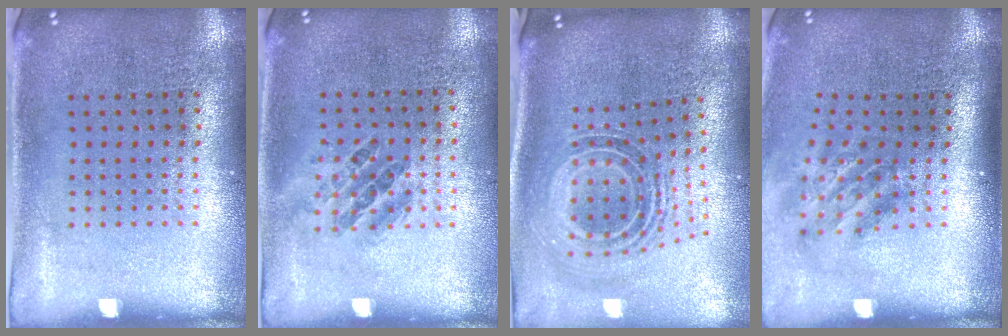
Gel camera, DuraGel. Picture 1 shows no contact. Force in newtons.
{"total": 0.9, "press": 0.8, "slide": 0.5}
{"total": 1.5, "press": 1.2, "slide": 0.9}
{"total": 1.9, "press": 1.2, "slide": 1.4}